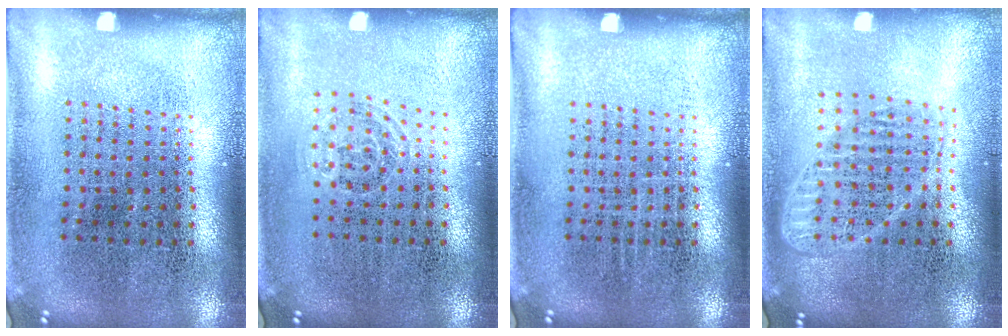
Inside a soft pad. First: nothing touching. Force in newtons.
{"total": 0.7, "press": 0.5, "slide": 0.5}
{"total": 0.0}
{"total": 1.8, "press": 1.5, "slide": 0.9}